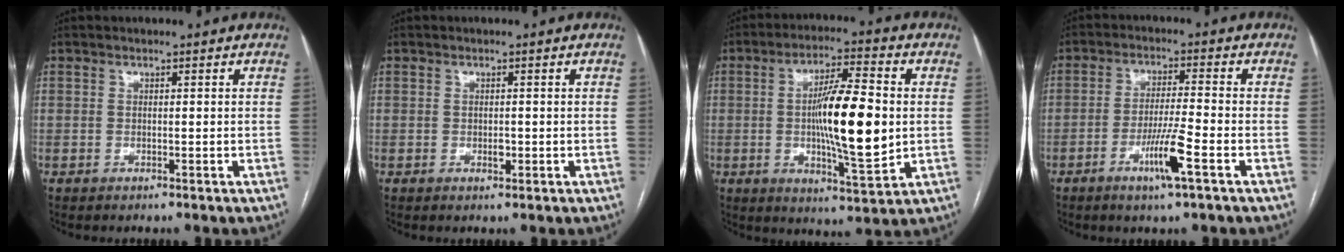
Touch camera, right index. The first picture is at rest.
{"total": 1.1, "force": [-0.2, 0.6, 0.9], "torque": [-0.017, -0.001, -0.002]}
{"total": 14.0, "force": [-0.1, 2.3, 13.8], "torque": [-0.234, -0.003, -0.003]}
{"total": 7.0, "force": [-3.3, -0.3, 6.2], "torque": [-0.118, -0.011, -0.061]}